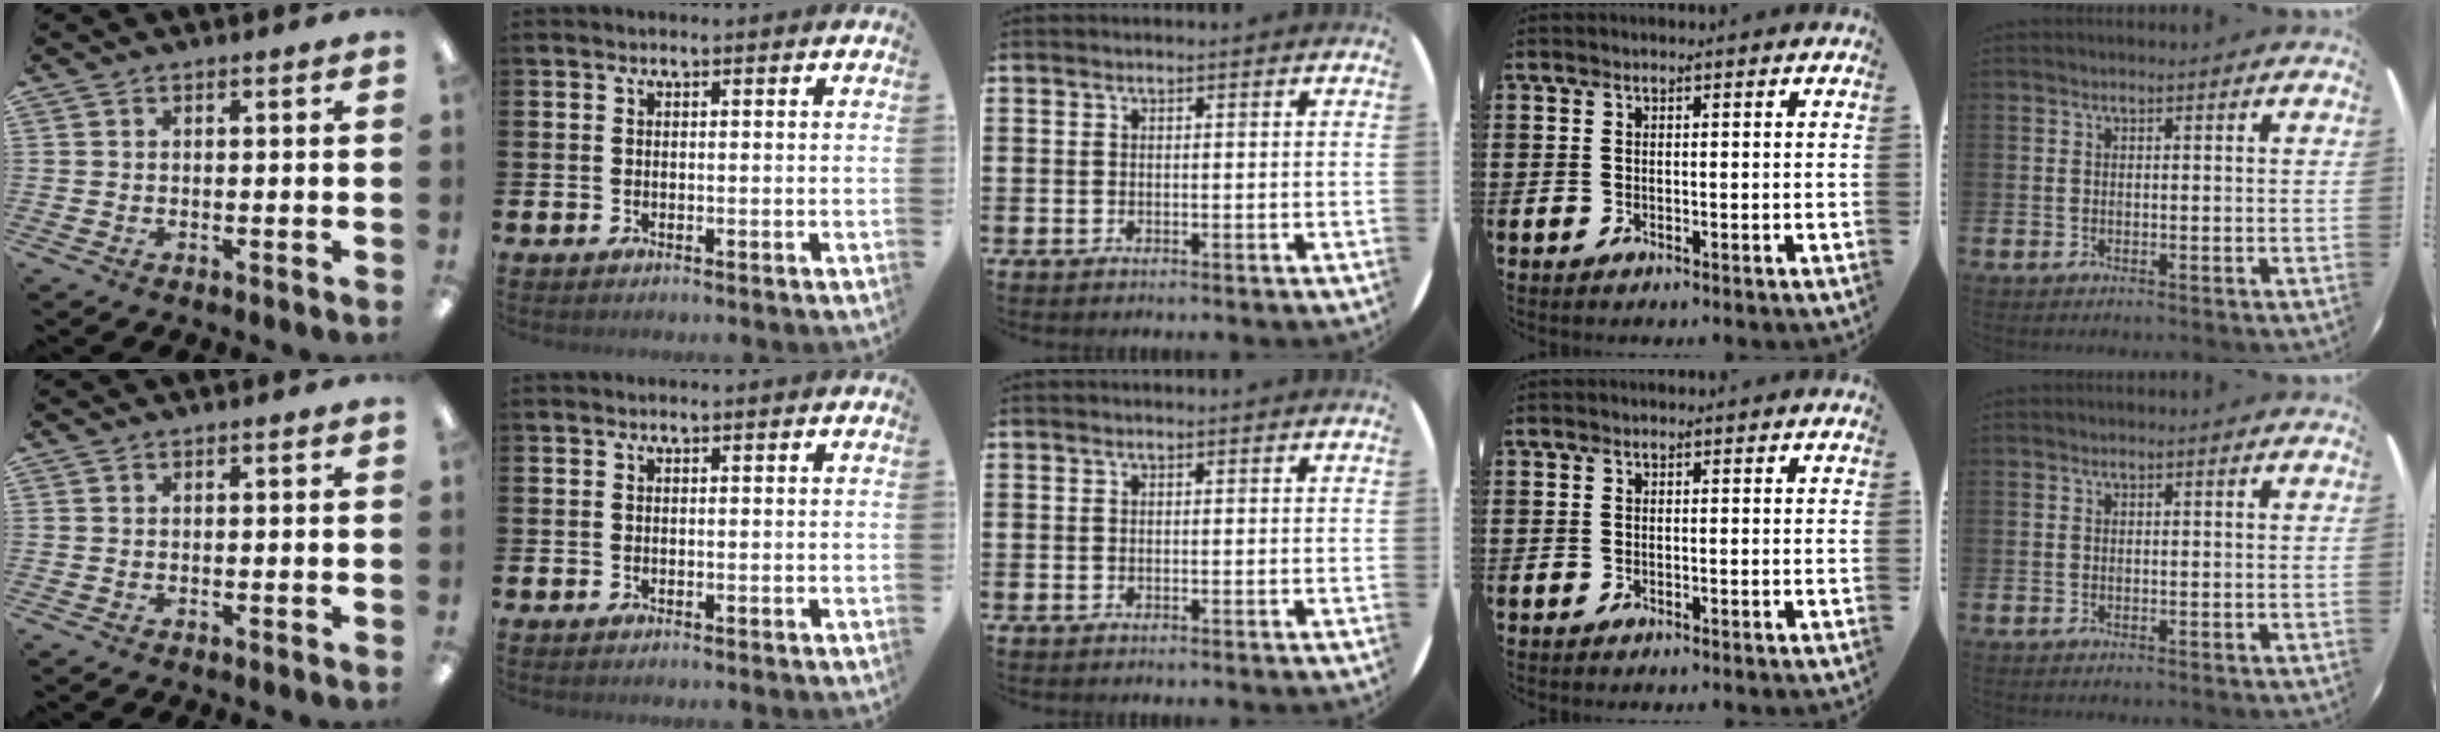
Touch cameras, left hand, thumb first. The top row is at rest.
{}